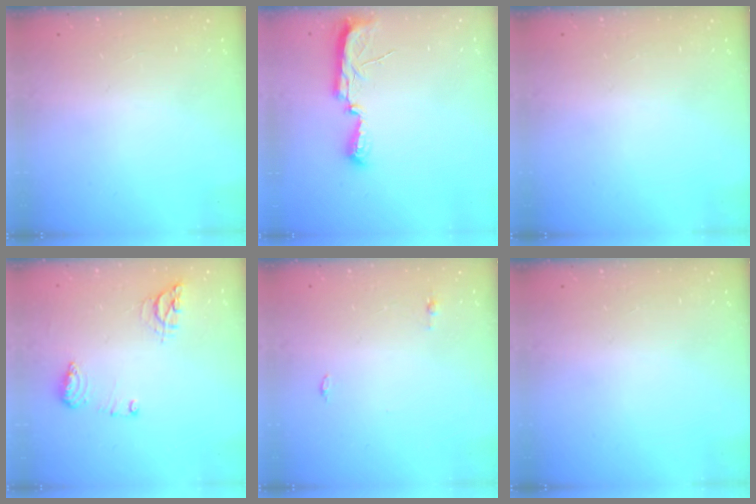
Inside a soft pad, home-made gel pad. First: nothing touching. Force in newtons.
{"total": 9.8, "press": 8.8, "slide": 4.4}
{"total": 0.0}
{"total": 11.7, "press": 10.0, "slide": 6.1}
{"total": 3.7, "press": 3.3, "slide": 1.7}
{"total": 0.0}